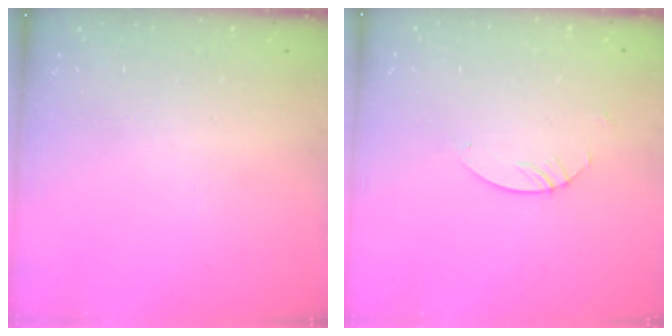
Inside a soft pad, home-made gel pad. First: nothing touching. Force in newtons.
{"total": 2.4, "press": 2.4, "slide": 0.2}